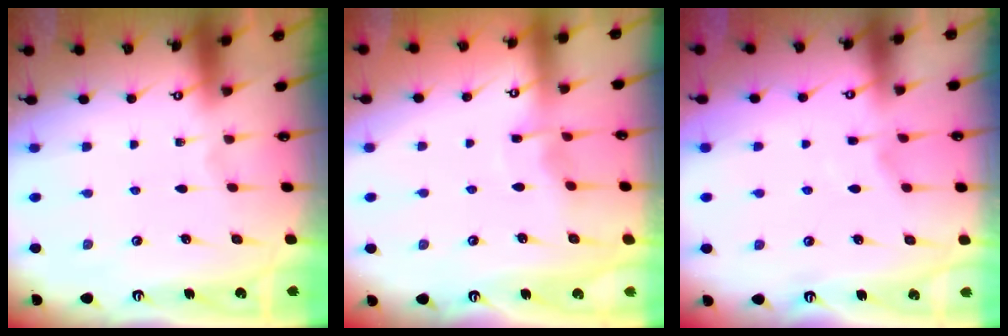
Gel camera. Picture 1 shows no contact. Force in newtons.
{"total": 4.7, "press": 4.7, "slide": 0.7}
{"total": 2.8, "press": 2.8, "slide": 0.5}